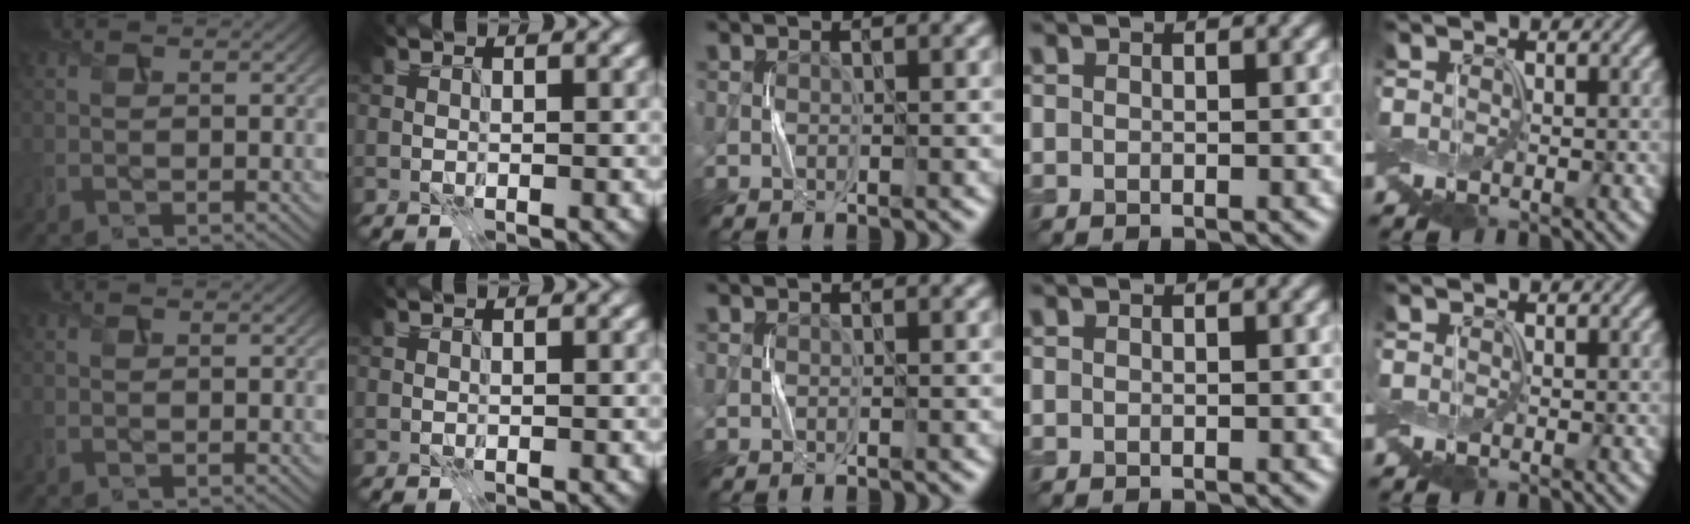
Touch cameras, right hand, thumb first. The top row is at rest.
{}